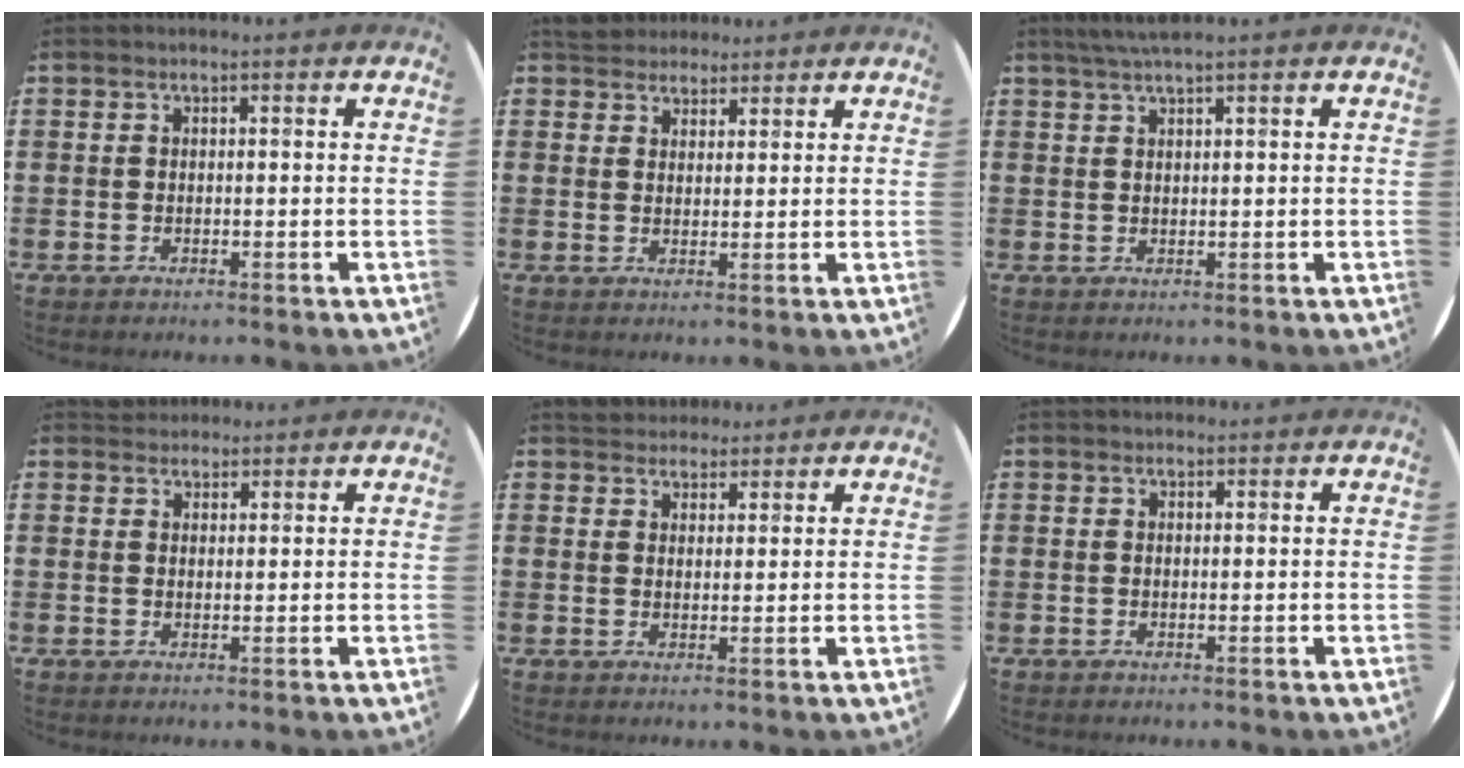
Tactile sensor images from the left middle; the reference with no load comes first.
{"total": 3.8, "force": [3.6, 1.3, 0.3], "torque": [-0.007, -0.005, 0.068]}
{"total": 2.3, "force": [1.8, -0.1, 1.5], "torque": [-0.030, 0.003, 0.032]}
{"total": 2.1, "force": [1.9, 0.7, -0.1], "torque": [0.007, 0.001, 0.037]}
{"total": 3.0, "force": [2.9, 0.9, -0.2], "torque": [0.004, -0.005, 0.053]}
{"total": 0.6, "force": [0.5, 0.2, -0.1], "torque": [0.010, 0.001, 0.008]}